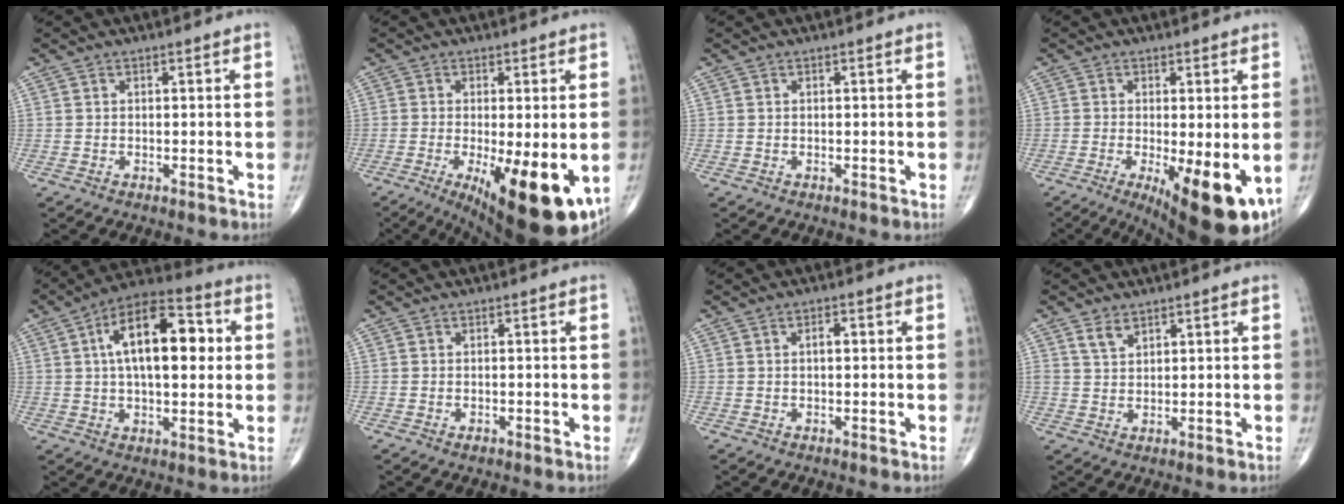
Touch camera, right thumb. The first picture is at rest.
{"total": 17.9, "force": [-5.7, 5.6, 16.0], "torque": [-0.193, -0.027, -0.068]}
{"total": 0.0}
{"total": 14.5, "force": [-4.5, 4.6, 13.1], "torque": [-0.148, -0.022, -0.052]}
{"total": 17.4, "force": [3.3, 8.3, 14.9], "torque": [-0.221, 0.020, 0.046]}
{"total": 0.8, "force": [-0.4, 0.4, 0.5], "torque": [-0.006, 0.000, -0.006]}
{"total": 1.7, "force": [0.2, 0.9, 1.4], "torque": [-0.024, 0.005, 0.002]}
{"total": 2.8, "force": [2.0, 1.5, 1.4], "torque": [-0.022, -0.012, 0.043]}